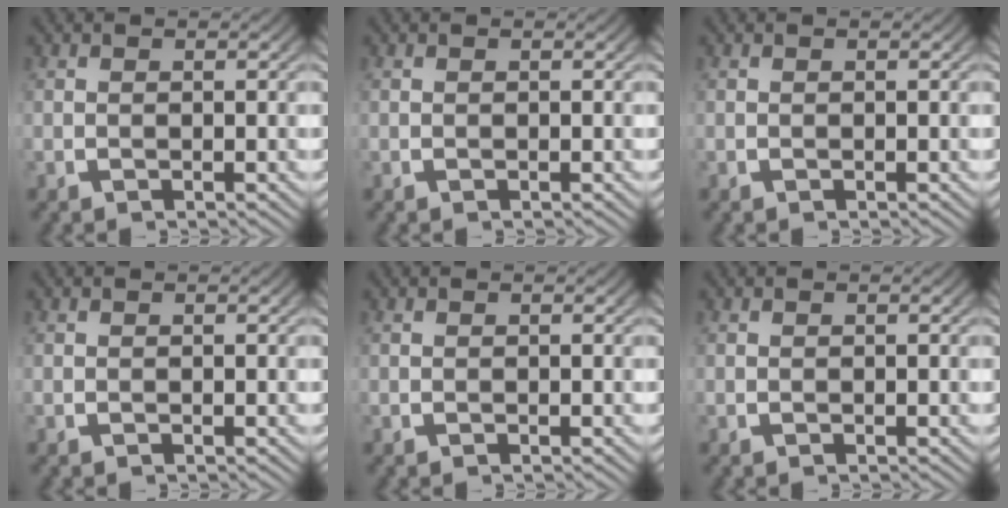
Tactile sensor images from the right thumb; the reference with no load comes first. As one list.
[{"total": 0.0}, {"total": 0.0}, {"total": 0.0}, {"total": 0.0}, {"total": 0.0}]